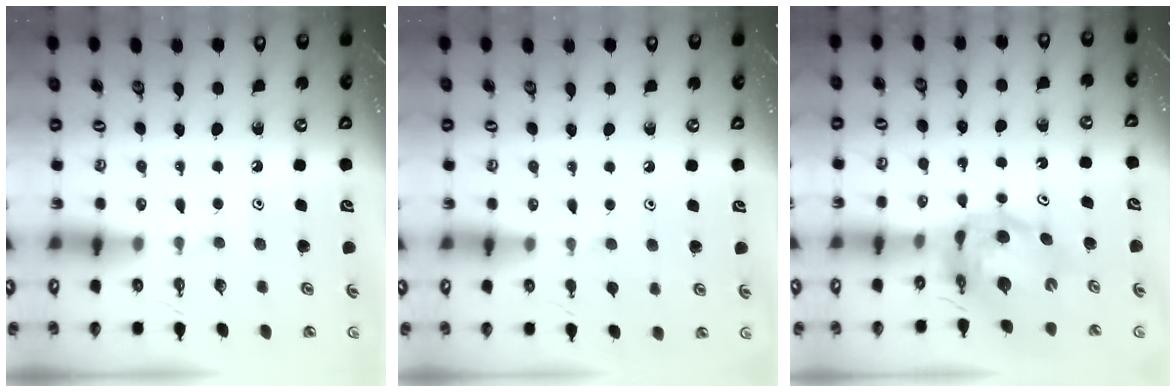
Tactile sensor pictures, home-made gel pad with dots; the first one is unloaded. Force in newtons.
{"total": 3.0, "press": 3.0, "slide": 0.7}
{"total": 9.9, "press": 9.8, "slide": 1.2}